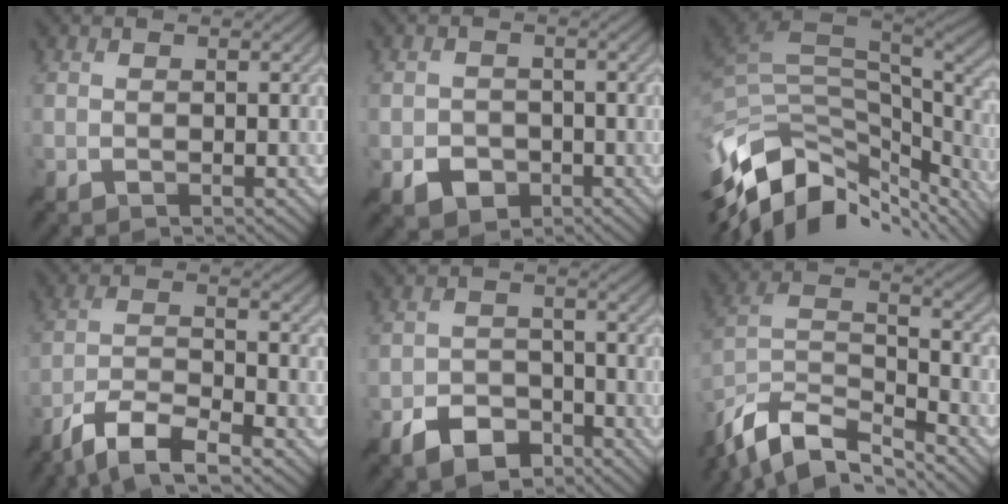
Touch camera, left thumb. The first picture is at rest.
{"total": 3.5, "force": [-1.4, 2.9, 1.4], "torque": [-0.028, -0.005, -0.025]}
{"total": 14.4, "force": [-5.8, 8.2, 10.4], "torque": [-0.248, -0.027, -0.093]}
{"total": 8.1, "force": [-5.9, 2.1, 5.1], "torque": [-0.104, 0.001, -0.120]}
{"total": 5.7, "force": [-3.8, 3.4, 2.7], "torque": [-0.053, 0.000, -0.077]}
{"total": 12.4, "force": [-9.1, 4.9, 6.8], "torque": [-0.168, -0.001, -0.168]}